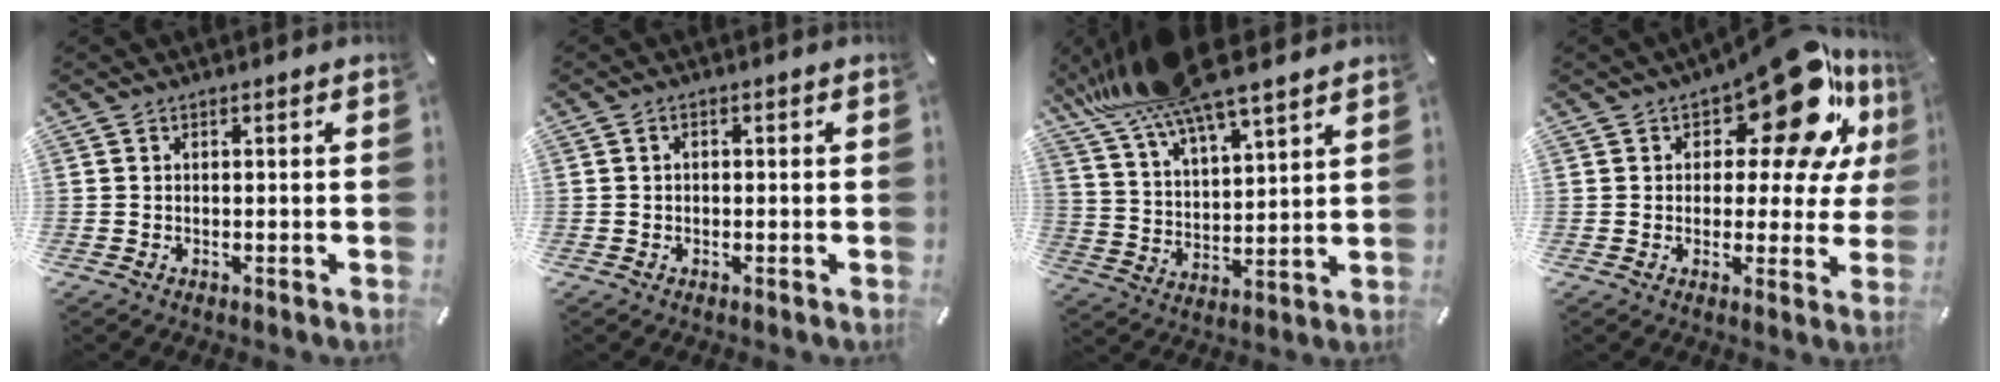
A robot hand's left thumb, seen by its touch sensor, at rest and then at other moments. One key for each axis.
{"total": 1.1, "fx": 0.0, "fy": 0.8, "fz": 0.7, "tx": -0.014, "ty": 0.006, "tz": -0.002}
{"total": 15.6, "fx": 13.4, "fy": 2.9, "fz": 7.5, "tx": -0.169, "ty": -0.077, "tz": 0.237}
{"total": 19.8, "fx": 11.0, "fy": 8.9, "fz": 13.8, "tx": -0.192, "ty": -0.071, "tz": 0.182}